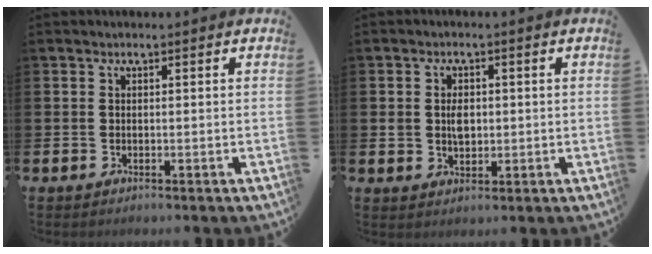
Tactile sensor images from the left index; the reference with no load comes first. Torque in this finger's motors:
{"motor_torque": [0.58, -0.07, 0.05, 0.11]}